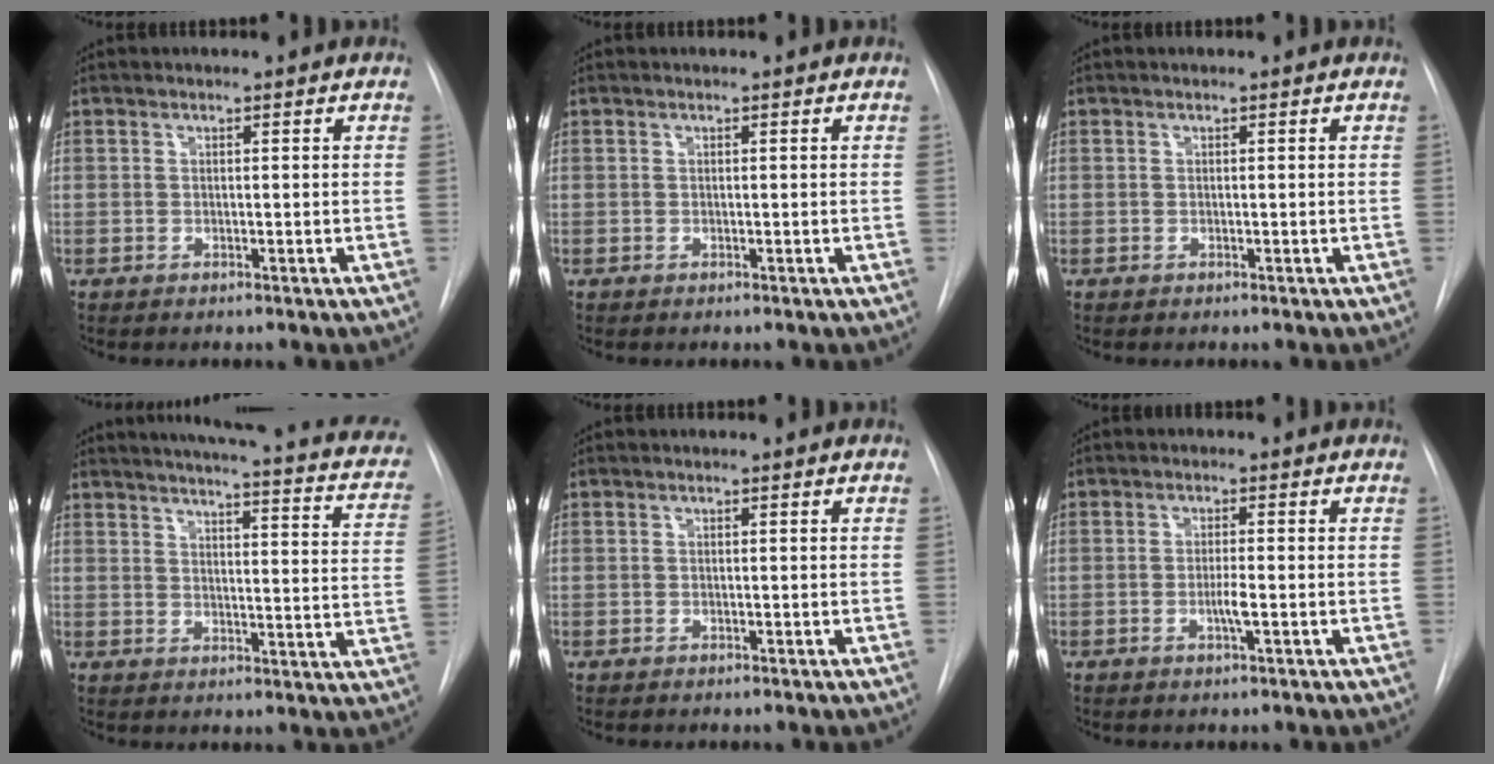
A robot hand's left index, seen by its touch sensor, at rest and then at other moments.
{"total": 0.0}
{"total": 0.0}
{"total": 23.6, "force": [20.0, 4.0, 11.9], "torque": [-0.152, -0.029, 0.217]}
{"total": 0.0}
{"total": 2.2, "force": [-0.7, -0.1, 2.1], "torque": [-0.041, -0.003, -0.013]}